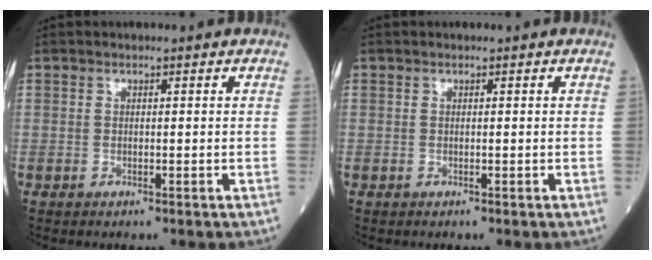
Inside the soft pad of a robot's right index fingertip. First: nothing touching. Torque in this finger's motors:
{"motor_torque": [0.03, -0.02, 0.00, 0.00]}